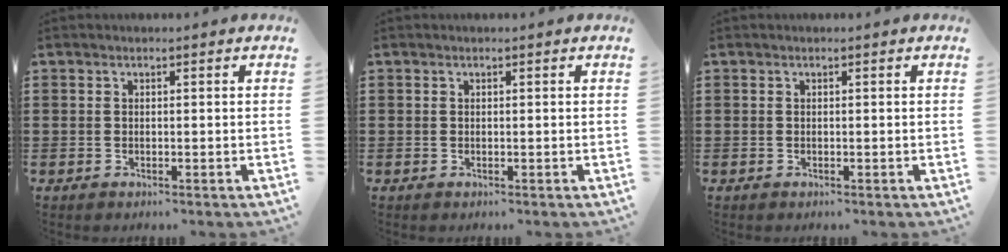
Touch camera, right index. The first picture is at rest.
{"total": 0.0}
{"total": 0.0}